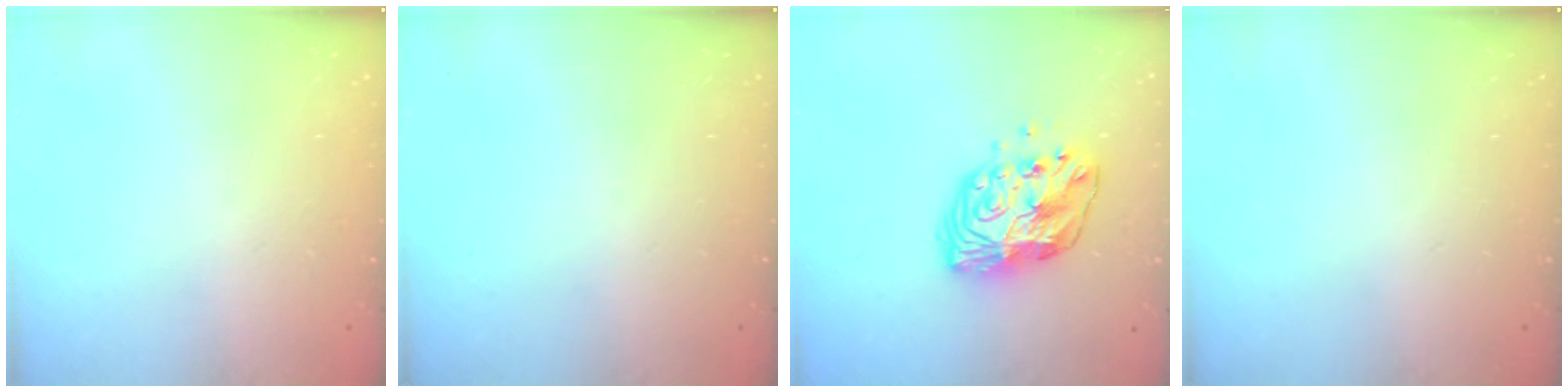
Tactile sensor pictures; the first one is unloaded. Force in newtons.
{"total": 0.0}
{"total": 11.9, "press": 11.9, "slide": 0.8}
{"total": 0.0}